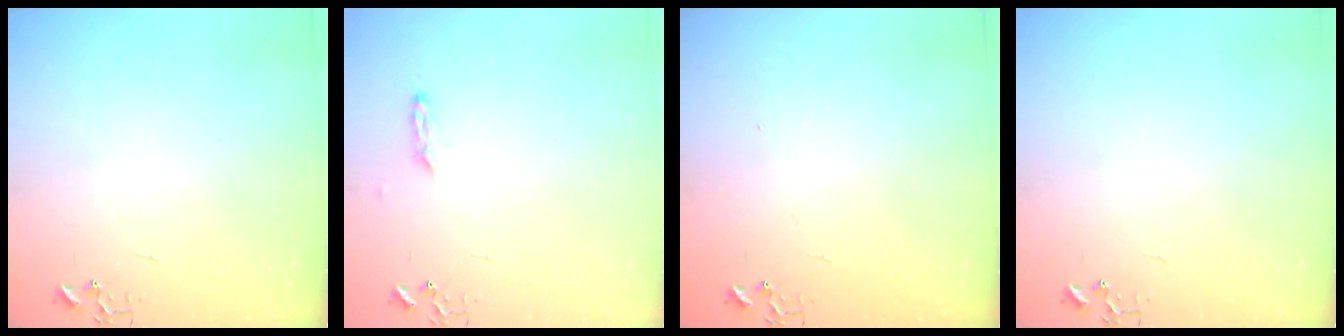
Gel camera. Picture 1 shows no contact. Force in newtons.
{"total": 2.3, "press": 2.2, "slide": 0.4}
{"total": 1.1, "press": 1.1, "slide": 0.1}
{"total": 0.0}